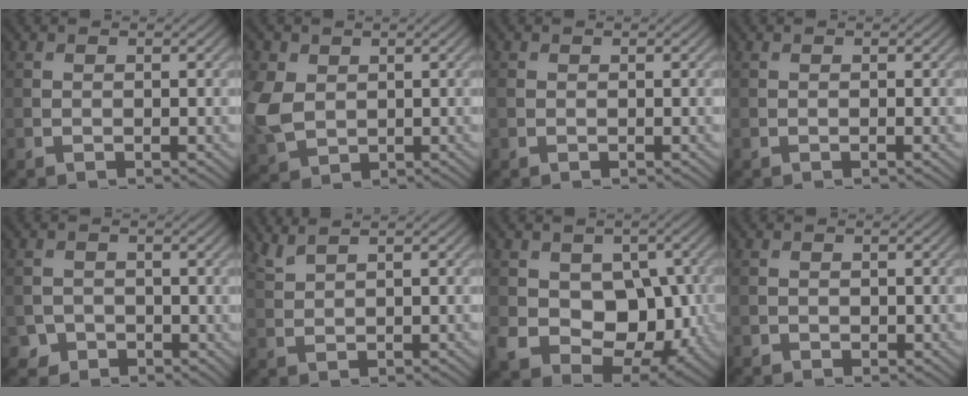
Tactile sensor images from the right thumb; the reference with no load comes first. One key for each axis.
{"total": 7.7, "fx": 1.0, "fy": 6.0, "fz": 4.8, "tx": -0.163, "ty": 0.000, "tz": 0.017}
{"total": 0.6, "fx": 0.0, "fy": 0.5, "fz": 0.4, "tx": -0.011, "ty": 0.001, "tz": -0.002}
{"total": 0.0}
{"total": 1.9, "fx": -0.9, "fy": 1.6, "fz": 0.2, "tx": 0.003, "ty": -0.002, "tz": -0.019}
{"total": 2.1, "fx": 1.7, "fy": 0.3, "fz": 1.1, "tx": -0.029, "ty": 0.008, "tz": 0.044}
{"total": 10.9, "fx": -0.8, "fy": 8.3, "fz": 7.1, "tx": -0.121, "ty": -0.031, "tz": -0.009}
{"total": 0.6, "fx": -0.3, "fy": 0.5, "fz": 0.1, "tx": 0.000, "ty": -0.003, "tz": -0.006}